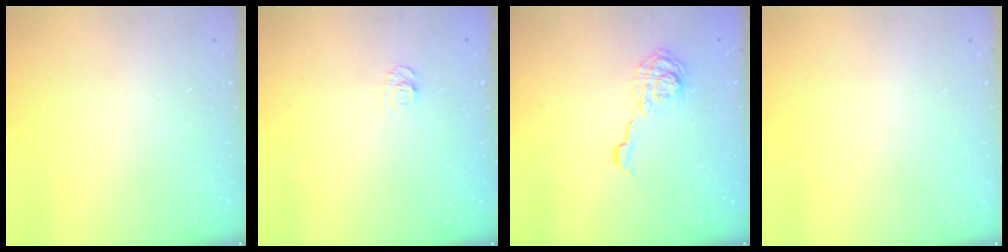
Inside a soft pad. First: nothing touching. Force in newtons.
{"total": 5.2, "press": 5.1, "slide": 1.2}
{"total": 7.7, "press": 7.7, "slide": 0.2}
{"total": 0.0}